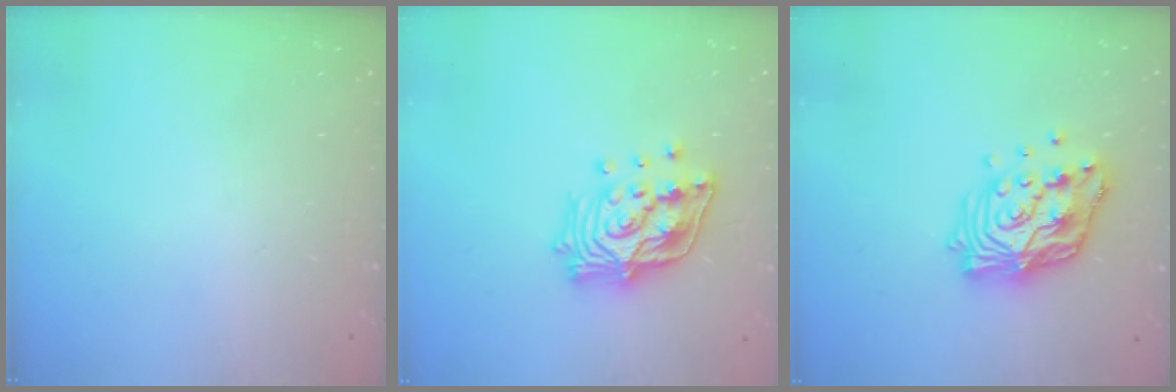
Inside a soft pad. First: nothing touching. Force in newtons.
{"total": 17.1, "press": 16.9, "slide": 2.5}
{"total": 16.1, "press": 16.0, "slide": 1.3}